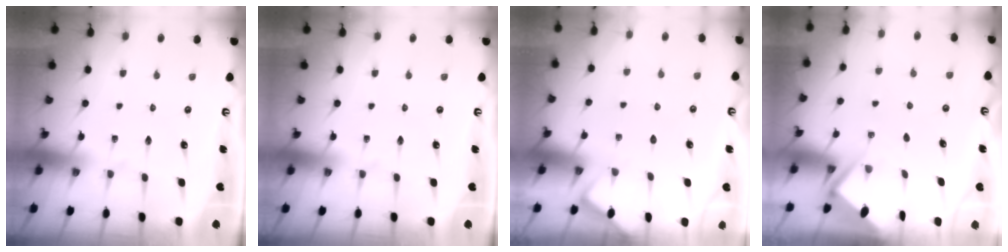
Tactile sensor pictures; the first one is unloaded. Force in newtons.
{"total": 0.0}
{"total": 3.9, "press": 3.9, "slide": 0.5}
{"total": 2.8, "press": 2.8, "slide": 0.4}